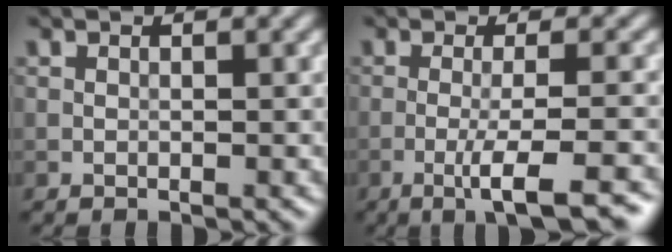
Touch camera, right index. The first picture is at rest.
{"total": 5.5, "force": [-2.6, 0.8, 4.8], "torque": [-0.072, 0.004, -0.047]}